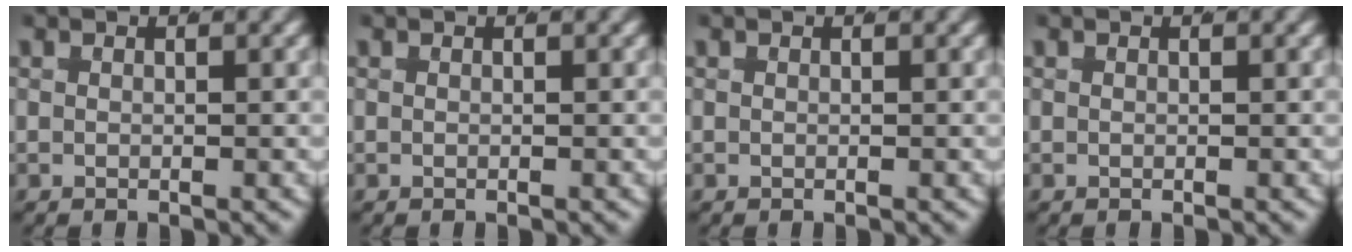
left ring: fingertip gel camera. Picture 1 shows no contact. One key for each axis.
{"total": 0.0}
{"total": 0.0}
{"total": 0.0}